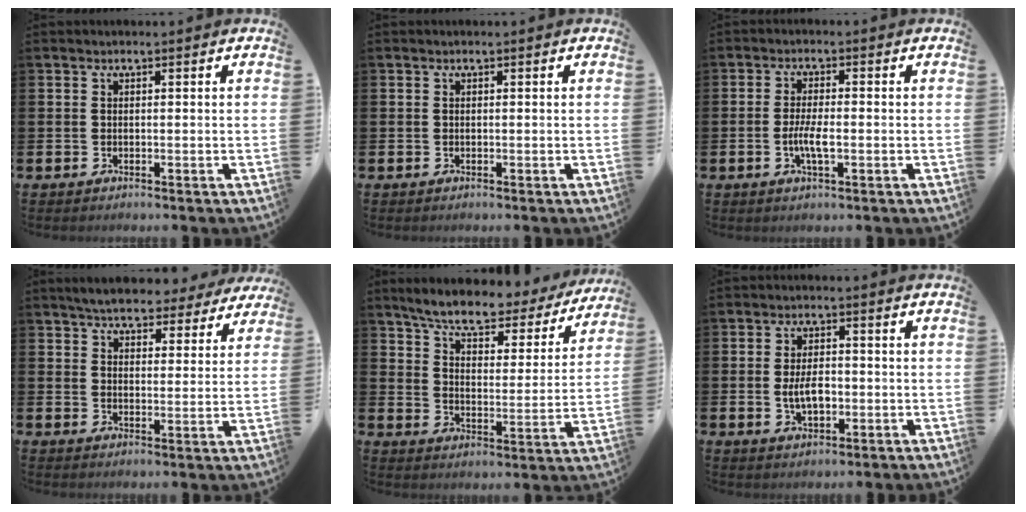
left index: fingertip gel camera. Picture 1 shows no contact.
{"total": 0.0}
{"total": 3.4, "force": [-0.8, 0.9, 3.1], "torque": [-0.062, 0.000, -0.018]}
{"total": 5.8, "force": [5.5, 1.4, 1.2], "torque": [-0.034, -0.027, 0.096]}
{"total": 7.1, "force": [6.4, 1.5, 2.7], "torque": [-0.078, -0.044, 0.105]}
{"total": 4.1, "force": [-0.5, 2.3, 3.4], "torque": [-0.047, -0.002, -0.013]}